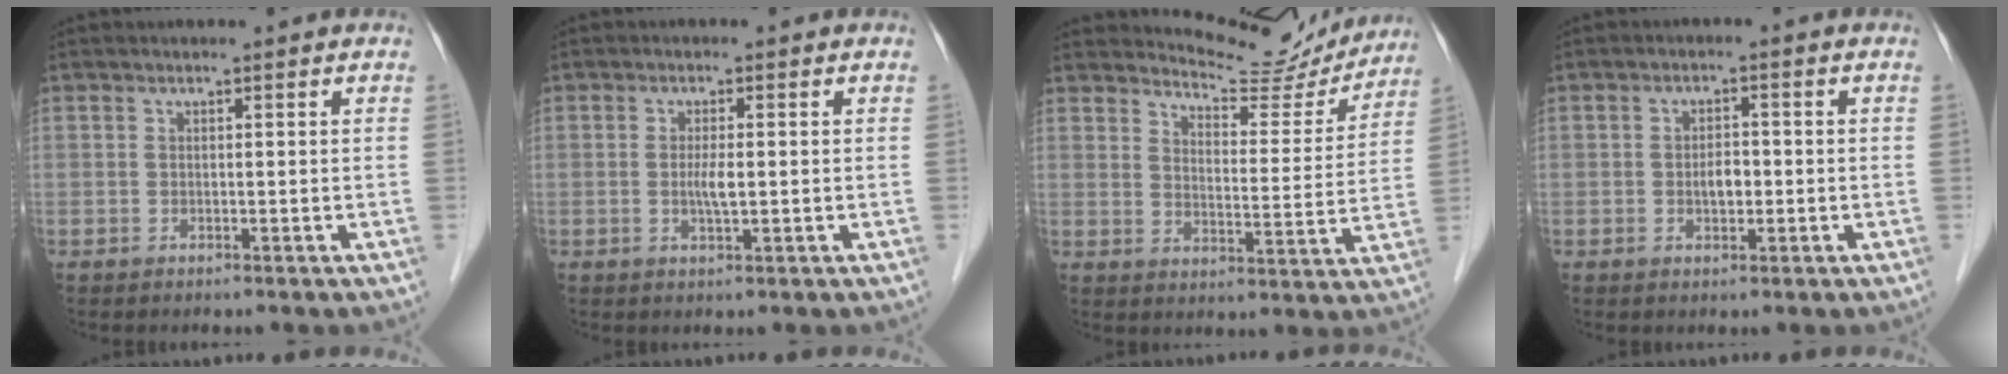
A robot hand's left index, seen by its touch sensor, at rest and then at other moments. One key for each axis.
{"total": 2.3, "fx": -0.3, "fy": 0.4, "fz": 2.3, "tx": -0.048, "ty": -0.005, "tz": -0.004}
{"total": 12.3, "fx": 12.0, "fy": 2.3, "fz": 1.2, "tx": -0.014, "ty": -0.029, "tz": 0.152}
{"total": 2.6, "fx": -0.6, "fy": 1.4, "fz": 2.1, "tx": -0.035, "ty": 0.001, "tz": -0.008}